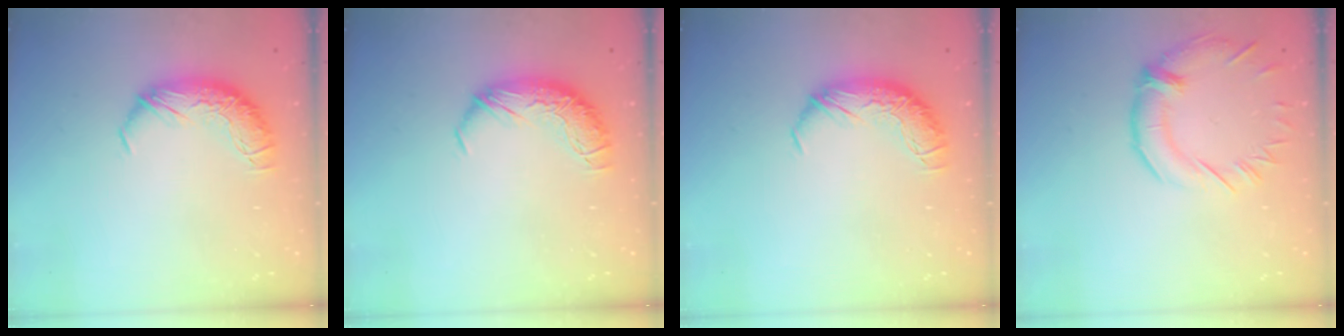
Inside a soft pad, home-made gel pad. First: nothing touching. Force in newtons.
{"total": 0.0}
{"total": 0.0}
{"total": 1.3, "press": 0.7, "slide": 1.1}